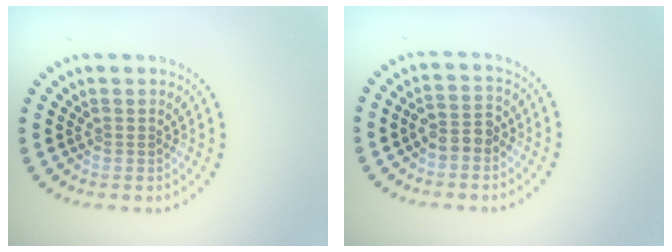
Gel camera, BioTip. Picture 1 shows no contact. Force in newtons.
{"total": 2.2, "press": 2.1, "slide": 0.7}